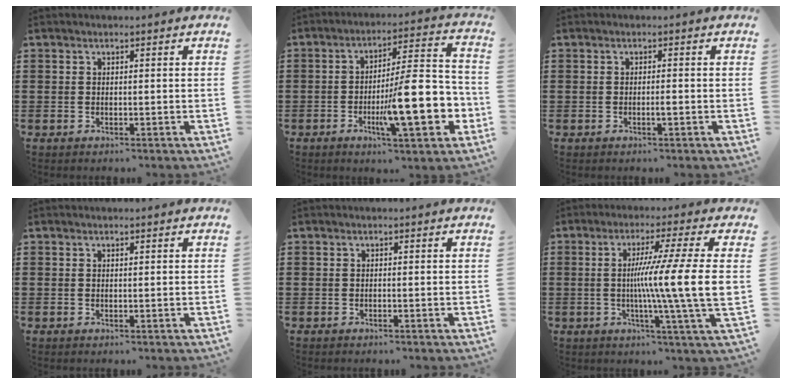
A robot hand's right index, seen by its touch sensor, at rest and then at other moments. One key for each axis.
{"total": 15.5, "fx": -4.2, "fy": 3.9, "fz": 14.4, "tx": -0.218, "ty": -0.008, "tz": -0.071}
{"total": 1.0, "fx": -0.4, "fy": 0.1, "fz": 0.9, "tx": -0.018, "ty": -0.001, "tz": -0.006}
{"total": 0.0}
{"total": 0.0}
{"total": 12.2, "fx": 0.0, "fy": -1.4, "fz": 12.1, "tx": -0.226, "ty": -0.015, "tz": -0.011}